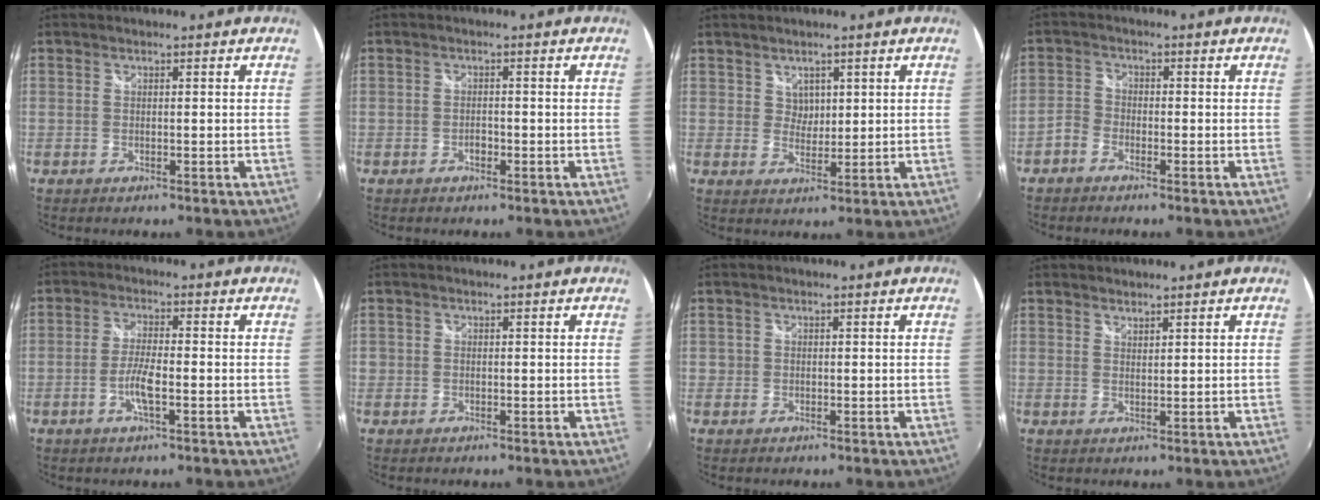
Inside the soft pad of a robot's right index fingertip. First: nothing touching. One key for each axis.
{"total": 1.4, "fx": -0.7, "fy": 1.0, "fz": 0.7, "tx": -0.013, "ty": 0.001, "tz": -0.012}
{"total": 2.8, "fx": 1.5, "fy": 2.3, "fz": 0.5, "tx": -0.002, "ty": 0.001, "tz": 0.028}
{"total": 2.8, "fx": -1.9, "fy": 1.9, "fz": 0.7, "tx": -0.019, "ty": 0.008, "tz": -0.044}
{"total": 4.9, "fx": -1.8, "fy": 0.9, "fz": 4.4, "tx": -0.094, "ty": -0.001, "tz": -0.035}
{"total": 1.0, "fx": -0.2, "fy": 1.0, "fz": 0.2, "tx": -0.005, "ty": -0.002, "tz": -0.006}
{"total": 1.2, "fx": -0.2, "fy": 1.2, "fz": 0.2, "tx": -0.004, "ty": -0.002, "tz": -0.005}
{"total": 1.4, "fx": 1.4, "fy": 0.2, "fz": 0.2, "tx": -0.001, "ty": 0.000, "tz": 0.024}